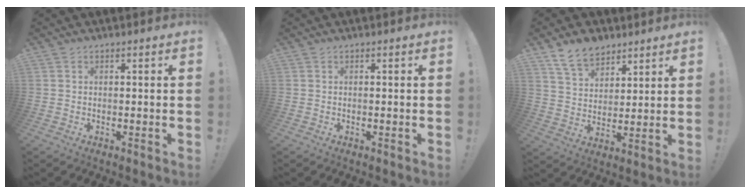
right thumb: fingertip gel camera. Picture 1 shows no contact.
{"total": 0.0}
{"total": 10.1, "force": [7.6, 5.7, 3.3], "torque": [-0.066, -0.044, 0.149]}